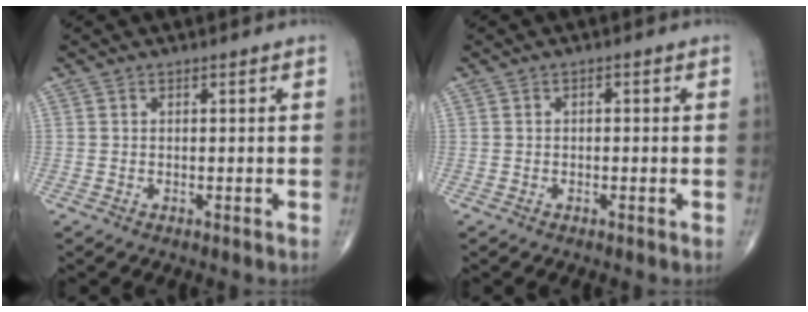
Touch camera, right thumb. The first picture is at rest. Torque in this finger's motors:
{"motor_torque": [-0.45, 0.01, 0.06, 0.17, 0.02]}